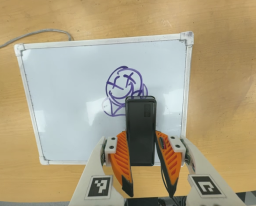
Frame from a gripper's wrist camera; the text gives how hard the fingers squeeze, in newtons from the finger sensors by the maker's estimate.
{"total": 4.0, "left": 2.7, "right": 5.3}